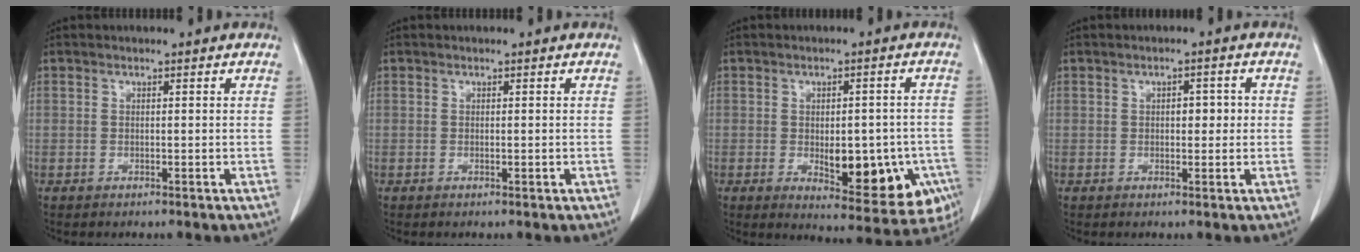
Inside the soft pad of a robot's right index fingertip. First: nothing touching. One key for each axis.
{"total": 0.9, "fx": -0.2, "fy": 0.4, "fz": 0.7, "tx": -0.021, "ty": -0.001, "tz": 0.000}
{"total": 15.1, "fx": -4.4, "fy": 6.7, "fz": 12.8, "tx": -0.131, "ty": 0.012, "tz": -0.038}
{"total": 3.5, "fx": 0.3, "fy": 1.7, "fz": 3.0, "tx": -0.048, "ty": 0.012, "tz": 0.009}